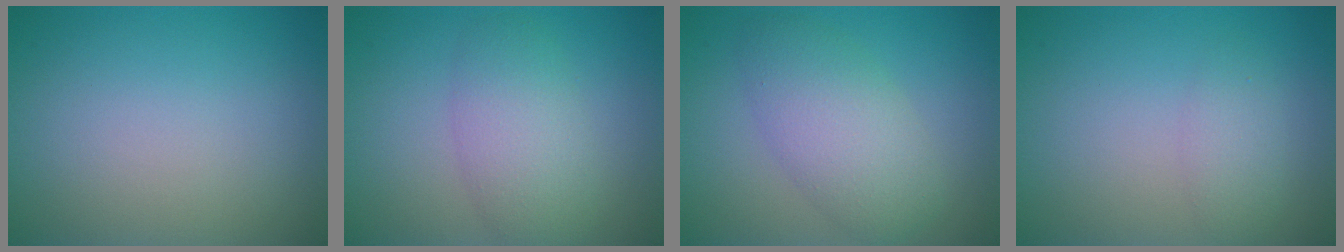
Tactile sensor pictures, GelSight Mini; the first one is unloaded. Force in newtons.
{"total": 4.2, "press": 4.2, "slide": 0.0}
{"total": 5.0, "press": 5.0, "slide": 0.2}
{"total": 1.7, "press": 1.7, "slide": 0.1}